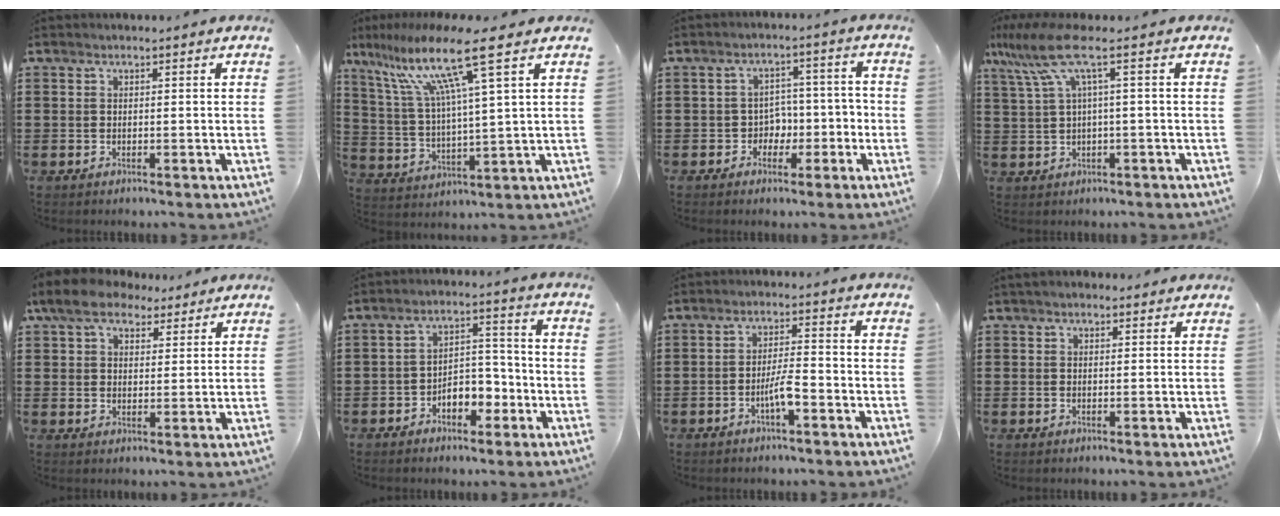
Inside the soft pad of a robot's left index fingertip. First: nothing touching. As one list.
[{"total": 13.2, "force": [7.7, 0.5, 10.7], "torque": [-0.241, -0.027, 0.118]}, {"total": 4.2, "force": [-1.6, 3.7, 1.2], "torque": [-0.040, 0.007, -0.036]}, {"total": 8.1, "force": [2.4, 1.2, 7.7], "torque": [-0.180, -0.017, 0.033]}, {"total": 7.1, "force": [5.3, 3.7, 3.1], "torque": [-0.074, 0.000, 0.097]}, {"total": 5.3, "force": [-3.0, 3.3, 2.8], "torque": [-0.045, 0.012, -0.061]}, {"total": 4.4, "force": [-2.1, 0.9, 3.8], "torque": [-0.080, 0.002, -0.043]}, {"total": 1.5, "force": [1.2, 0.8, 0.5], "torque": [-0.012, 0.006, 0.022]}]